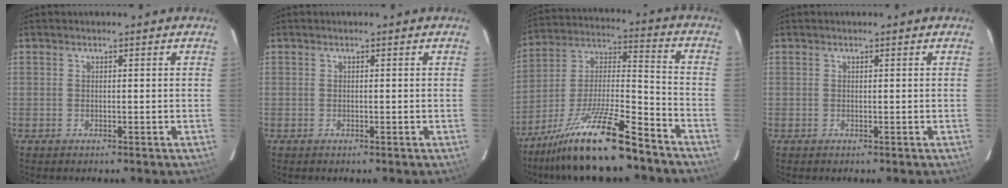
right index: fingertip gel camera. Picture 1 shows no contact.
{"total": 0.0}
{"total": 17.9, "force": [-13.3, 1.6, 11.8], "torque": [-0.239, -0.021, -0.238]}
{"total": 0.0}